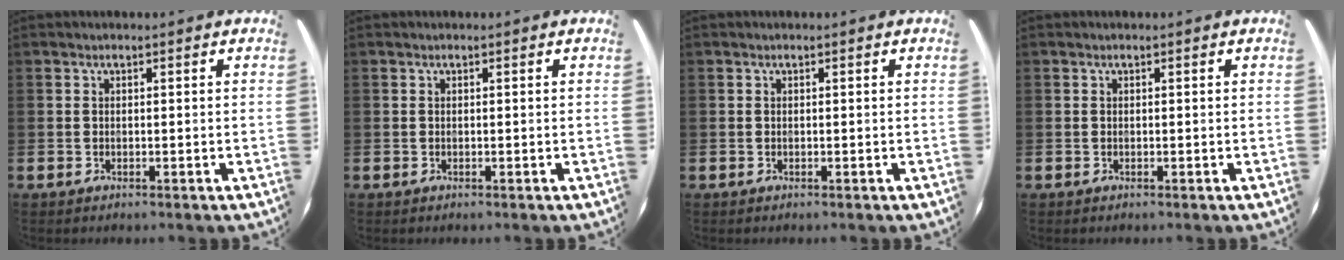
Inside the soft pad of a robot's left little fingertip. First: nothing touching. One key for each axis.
{"total": 0.0}
{"total": 0.0}
{"total": 0.0}